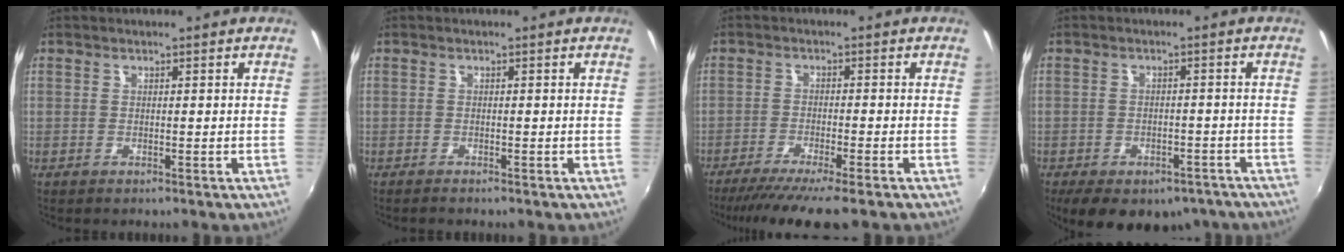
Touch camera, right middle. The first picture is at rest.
{"total": 1.1, "force": [-1.0, 0.1, 0.4], "torque": [-0.011, -0.007, -0.019]}
{"total": 9.7, "force": [-7.9, 0.2, 5.7], "torque": [-0.119, -0.032, -0.129]}
{"total": 14.9, "force": [-10.5, 7.7, 7.3], "torque": [-0.148, -0.016, -0.130]}